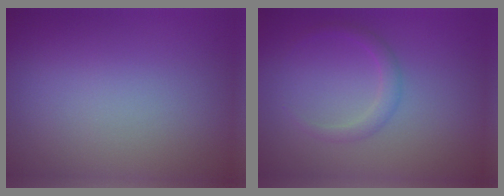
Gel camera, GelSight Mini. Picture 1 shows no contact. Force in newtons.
{"total": 1.5, "press": 1.5, "slide": 0.1}